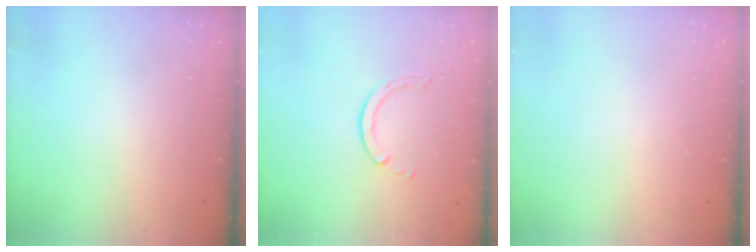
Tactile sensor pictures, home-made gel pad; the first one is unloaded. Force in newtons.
{"total": 2.5, "press": 2.4, "slide": 0.3}
{"total": 0.0}